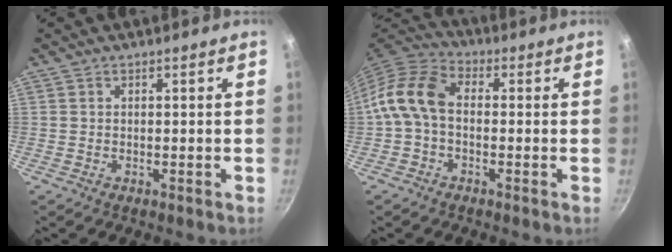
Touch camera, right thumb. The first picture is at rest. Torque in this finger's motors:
{"motor_torque": [0.40, 1.44, 0.36, -0.44, 0.28]}